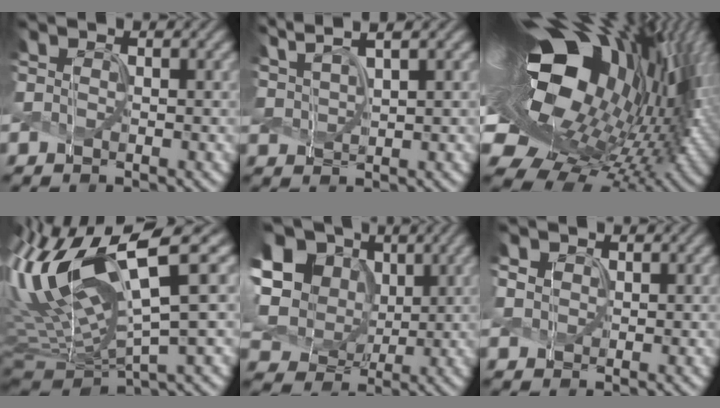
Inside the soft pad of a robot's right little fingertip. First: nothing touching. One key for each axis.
{"total": 5.3, "fx": 4.3, "fy": 1.0, "fz": 2.9, "tx": -0.080, "ty": 0.018, "tz": 0.072}
{"total": 22.1, "fx": 4.3, "fy": 12.6, "fz": 17.6, "tx": -0.330, "ty": -0.017, "tz": 0.069}
{"total": 15.4, "fx": 3.8, "fy": 4.7, "fz": 14.2, "tx": -0.300, "ty": 0.019, "tz": 0.086}
{"total": 14.2, "fx": 3.8, "fy": 11.4, "fz": 7.6, "tx": -0.193, "ty": 0.023, "tz": 0.074}
{"total": 1.3, "fx": 0.8, "fy": 1.0, "fz": 0.3, "tx": -0.013, "ty": -0.003, "tz": 0.018}